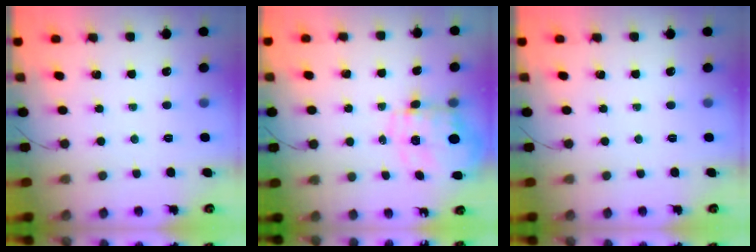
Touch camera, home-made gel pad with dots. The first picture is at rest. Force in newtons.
{"total": 4.0, "press": 3.7, "slide": 1.5}
{"total": 0.0}